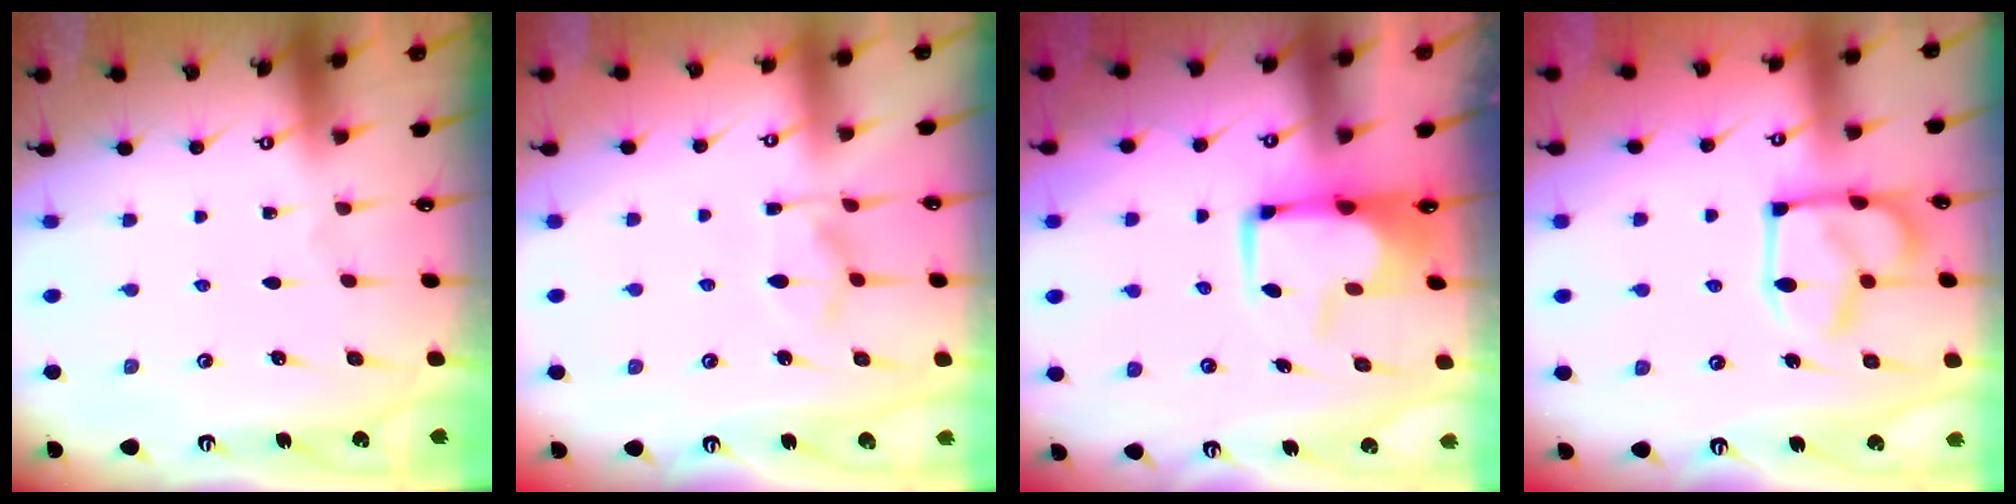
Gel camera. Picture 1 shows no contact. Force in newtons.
{"total": 8.4, "press": 8.3, "slide": 1.1}
{"total": 0.8, "press": 0.0, "slide": 0.8}
{"total": 7.2, "press": 7.2, "slide": 0.1}